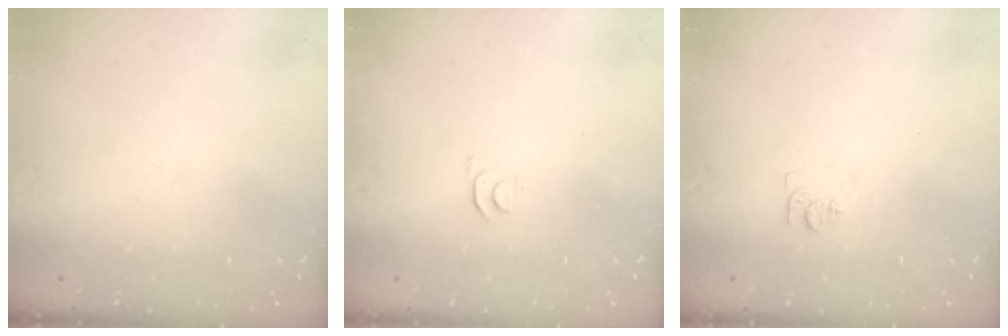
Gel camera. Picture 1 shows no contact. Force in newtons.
{"total": 3.5, "press": 3.5, "slide": 0.5}
{"total": 6.6, "press": 6.6, "slide": 0.7}